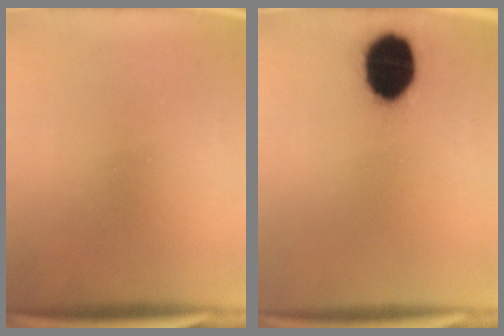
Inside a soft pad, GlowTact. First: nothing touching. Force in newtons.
{"total": 13.5}